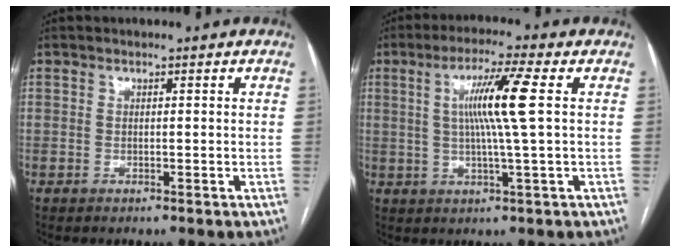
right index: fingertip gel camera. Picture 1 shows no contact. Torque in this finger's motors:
{"motor_torque": [1.35, 0.49, 0.38, 0.18]}